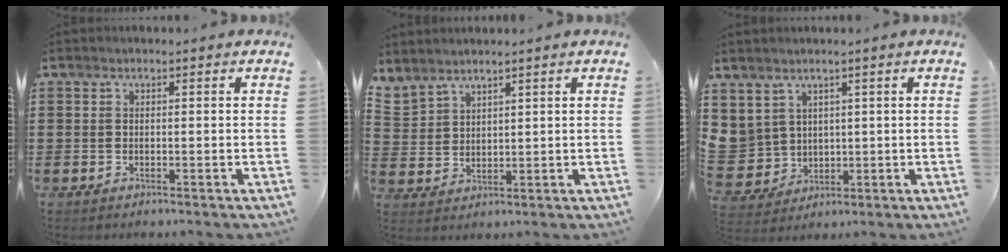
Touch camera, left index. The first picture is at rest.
{"total": 3.6, "force": [3.3, 1.4, -0.2], "torque": [-0.010, -0.008, 0.064]}
{"total": 4.2, "force": [2.1, 3.6, 0.2], "torque": [-0.033, -0.006, 0.038]}